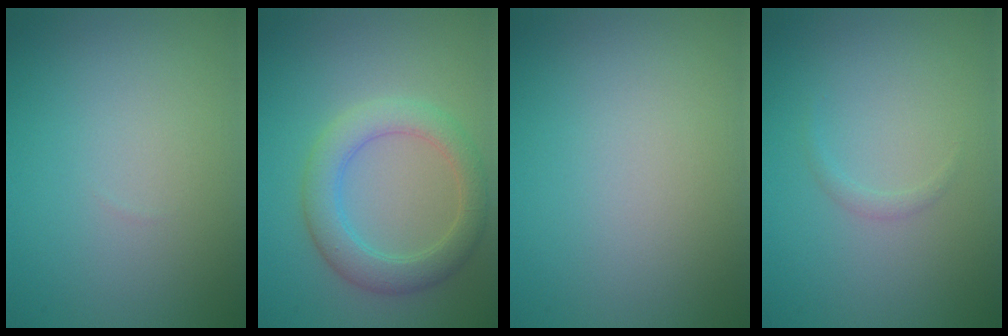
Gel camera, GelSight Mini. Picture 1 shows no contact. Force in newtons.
{"total": 4.1, "press": 4.1, "slide": 0.2}
{"total": 0.0}
{"total": 0.7, "press": 0.7, "slide": 0.0}